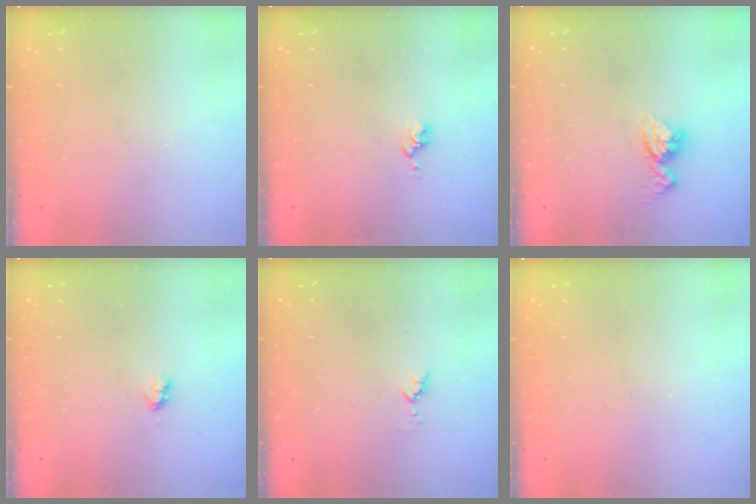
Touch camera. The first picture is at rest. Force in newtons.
{"total": 2.8, "press": 2.8, "slide": 0.4}
{"total": 9.2, "press": 9.2, "slide": 0.8}
{"total": 1.9, "press": 1.8, "slide": 0.4}
{"total": 3.7, "press": 3.6, "slide": 0.4}
{"total": 0.0}